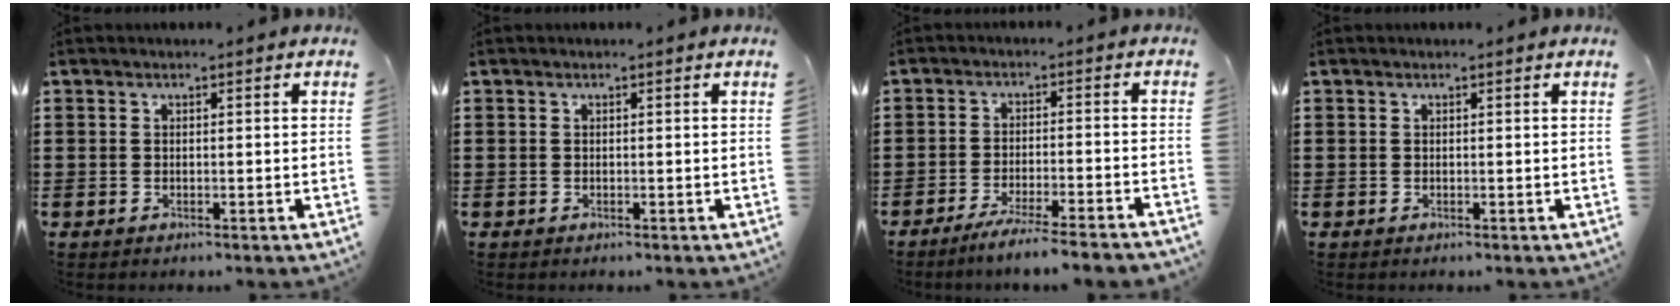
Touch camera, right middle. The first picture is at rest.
{"total": 0.0}
{"total": 4.6, "force": [-4.1, -0.6, 1.8], "torque": [-0.034, -0.012, -0.078]}
{"total": 0.0}